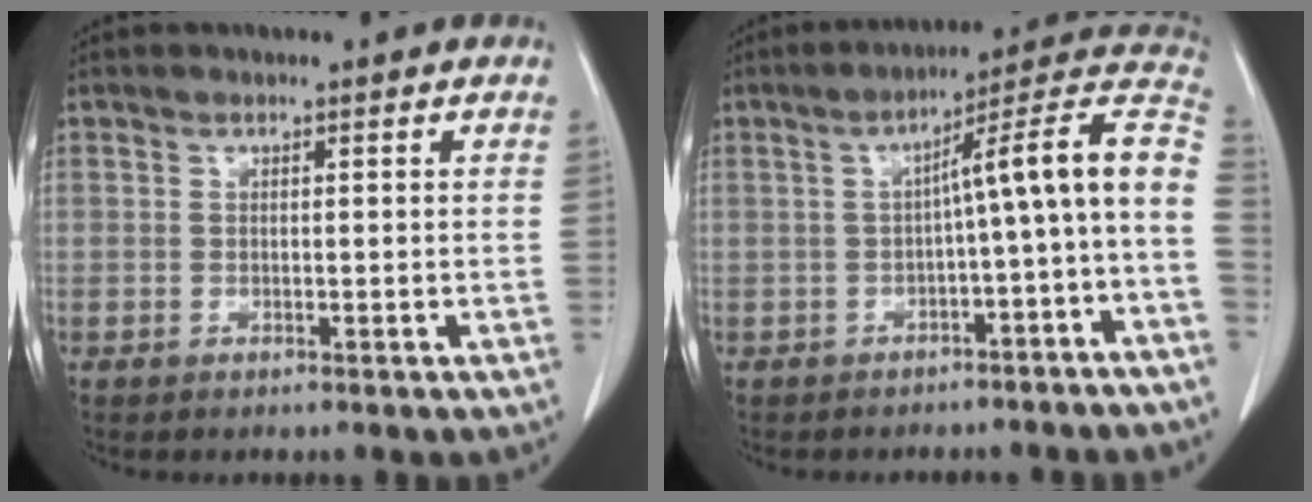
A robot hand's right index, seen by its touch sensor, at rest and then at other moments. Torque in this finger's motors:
{"motor_torque": [1.14, -0.56, 0.62, 0.15]}